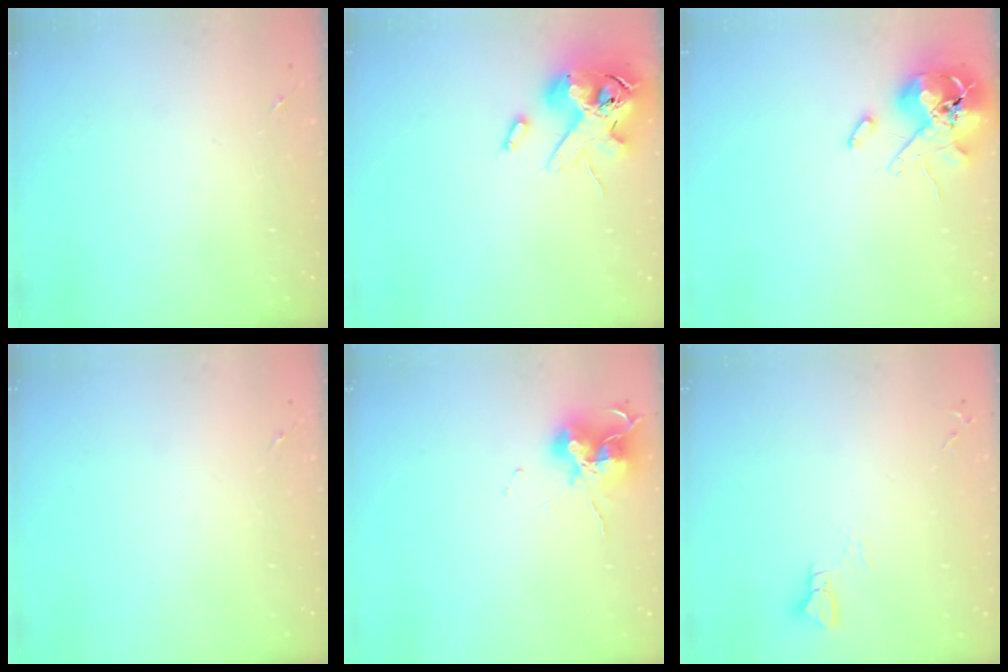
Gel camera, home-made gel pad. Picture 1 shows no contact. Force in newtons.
{"total": 15.3, "press": 15.1, "slide": 2.6}
{"total": 13.0, "press": 12.8, "slide": 2.1}
{"total": 0.0}
{"total": 12.6, "press": 12.5, "slide": 1.4}
{"total": 2.9, "press": 2.9, "slide": 0.2}